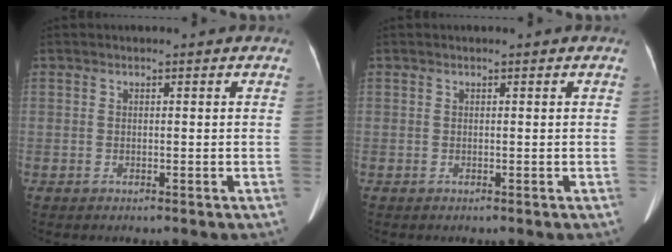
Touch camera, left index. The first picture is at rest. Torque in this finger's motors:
{"motor_torque": [0.02, 0.02, 0.03, 0.00]}